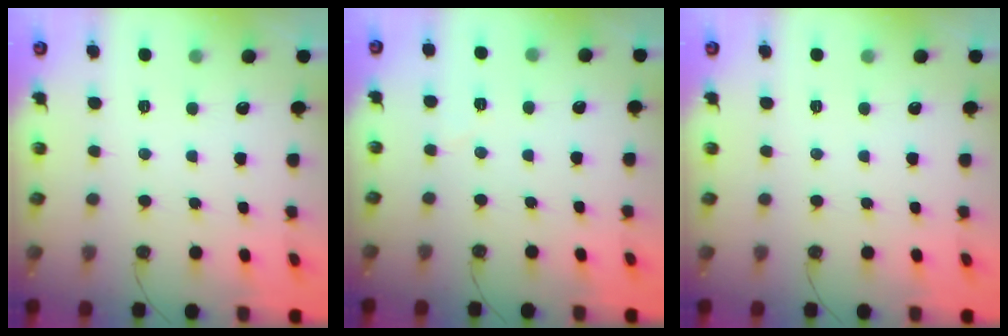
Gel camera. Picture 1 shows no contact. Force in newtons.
{"total": 3.7, "press": 2.6, "slide": 2.6}
{"total": 0.0}